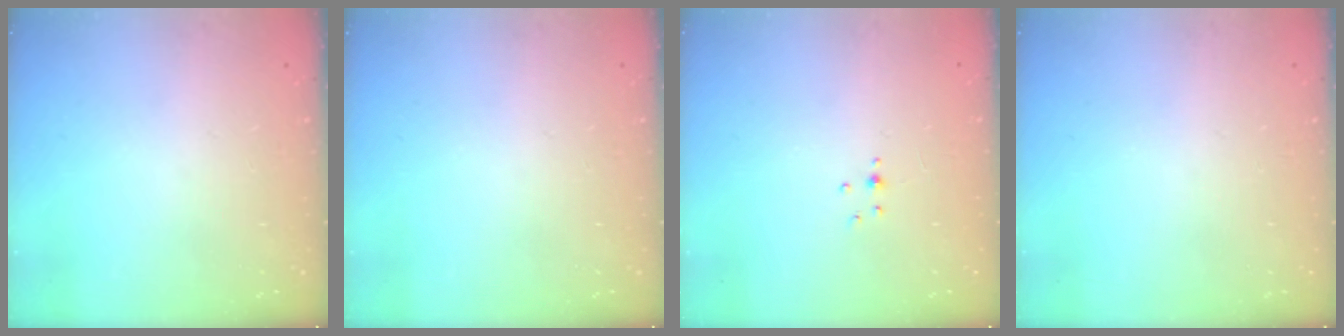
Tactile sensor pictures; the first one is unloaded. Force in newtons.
{"total": 0.0}
{"total": 2.5, "press": 2.3, "slide": 1.0}
{"total": 0.0}